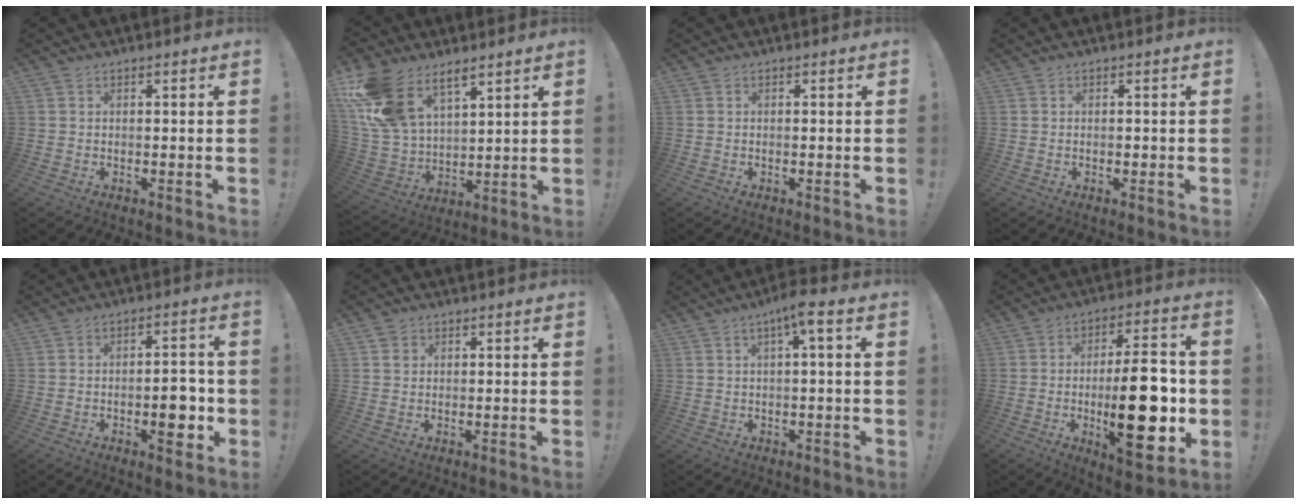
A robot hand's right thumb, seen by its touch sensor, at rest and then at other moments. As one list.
[{"total": 16.5, "force": [10.1, 9.6, 9.0], "torque": [-0.189, -0.055, 0.195]}, {"total": 0.0}, {"total": 0.6, "force": [-0.3, 0.4, 0.3], "torque": [-0.002, 0.001, -0.006]}, {"total": 8.2, "force": [-2.3, 3.8, 6.9], "torque": [-0.078, 0.010, -0.037]}, {"total": 1.4, "force": [0.7, 1.2, 0.3], "torque": [0.009, -0.002, 0.010]}, {"total": 5.7, "force": [1.6, 0.7, 5.4], "torque": [-0.089, -0.006, 0.021]}, {"total": 22.9, "force": [-2.9, 8.5, 21.1], "torque": [-0.323, 0.000, -0.040]}]